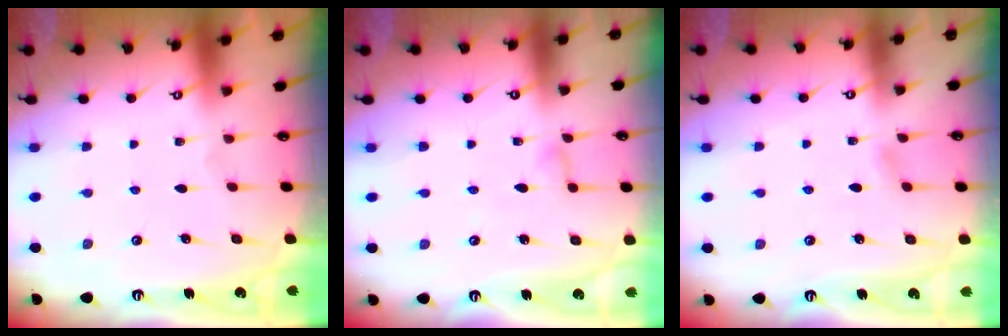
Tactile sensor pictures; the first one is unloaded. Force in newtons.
{"total": 3.0, "press": 3.0, "slide": 0.3}
{"total": 3.6, "press": 3.6, "slide": 0.3}